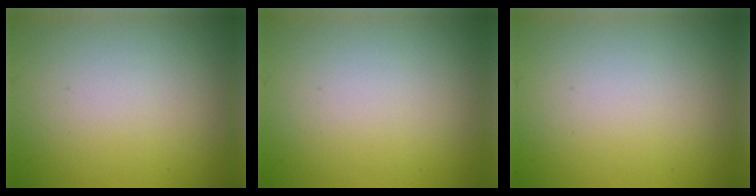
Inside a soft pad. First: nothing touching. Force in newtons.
{"total": 0.0}
{"total": 0.0}